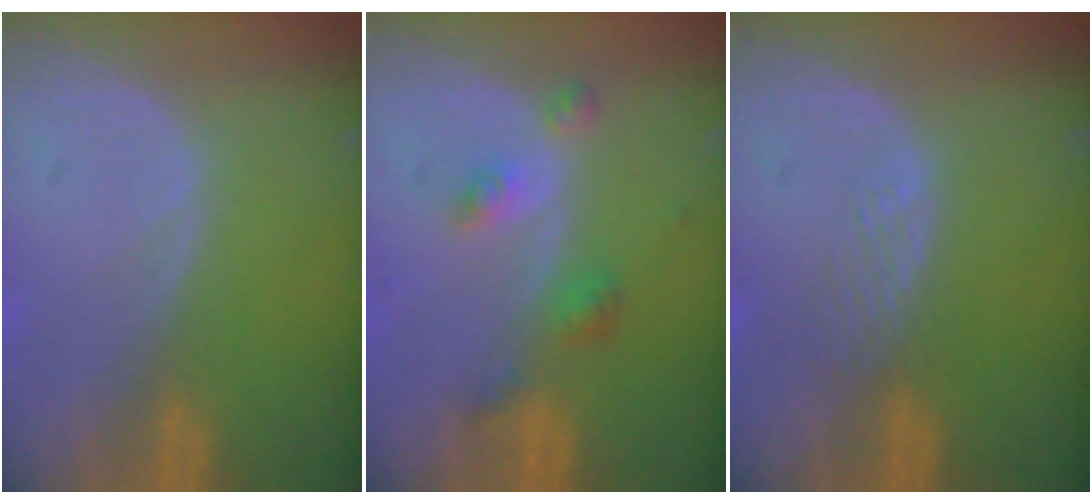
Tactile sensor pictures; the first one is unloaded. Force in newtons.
{"total": 4.3, "press": 3.9, "slide": 1.8}
{"total": 1.8, "press": 1.8, "slide": 0.2}